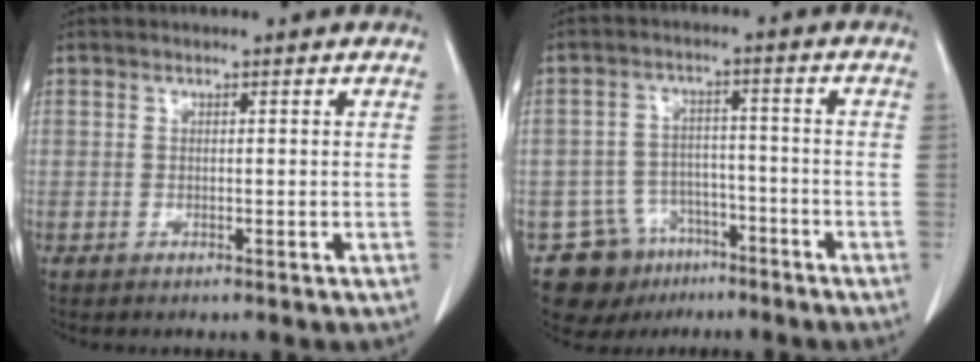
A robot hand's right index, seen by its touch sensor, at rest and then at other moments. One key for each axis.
{"total": 9.1, "fx": -6.0, "fy": 6.7, "fz": 1.4, "tx": -0.026, "ty": 0.022, "tz": -0.086}